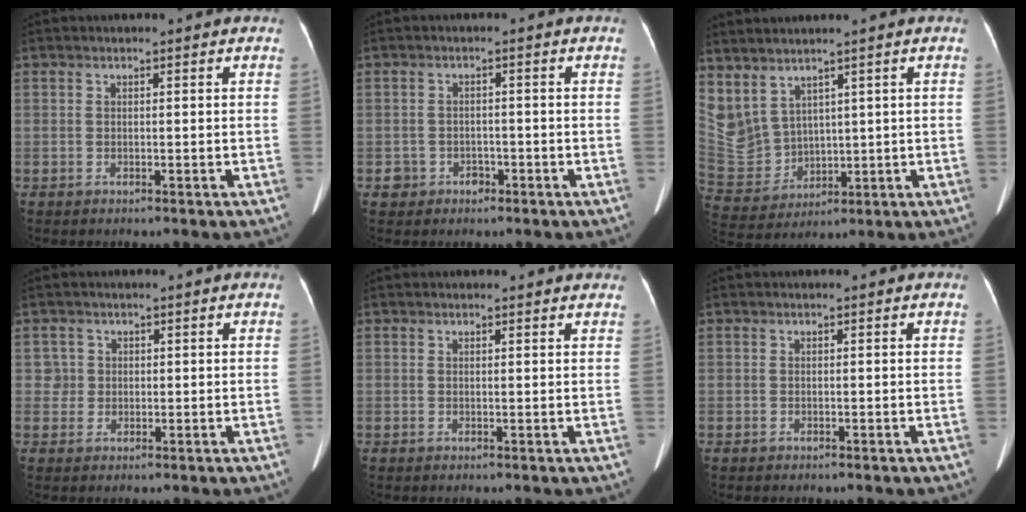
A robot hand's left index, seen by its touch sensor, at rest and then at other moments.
{"total": 2.5, "force": [-1.4, 2.0, 0.2], "torque": [0.003, 0.002, -0.020]}
{"total": 12.5, "force": [7.2, 8.8, 5.0], "torque": [-0.159, 0.001, 0.177]}
{"total": 1.9, "force": [0.2, 1.8, -0.4], "torque": [0.021, -0.005, 0.000]}
{"total": 3.4, "force": [3.3, 0.6, 0.8], "torque": [-0.006, -0.004, 0.024]}
{"total": 0.0}